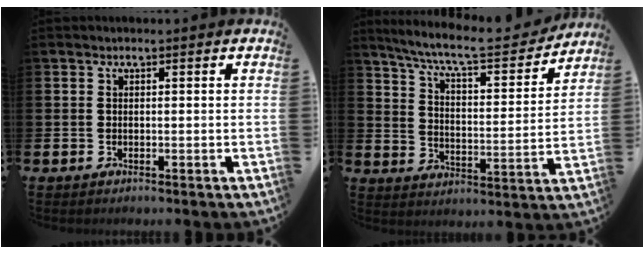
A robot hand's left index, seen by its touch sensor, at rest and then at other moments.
{"total": 8.8, "force": [7.9, 1.2, 3.5], "torque": [-0.094, -0.054, 0.134]}